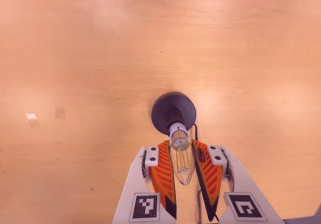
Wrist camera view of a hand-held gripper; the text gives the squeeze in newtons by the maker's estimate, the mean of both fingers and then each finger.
{"total": 13.1, "left": 12.6, "right": 13.5}